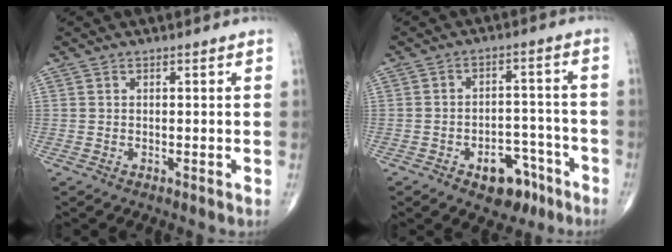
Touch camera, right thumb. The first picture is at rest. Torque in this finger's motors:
{"motor_torque": [1.38, 0.23, 0.30, -0.92, 0.06]}